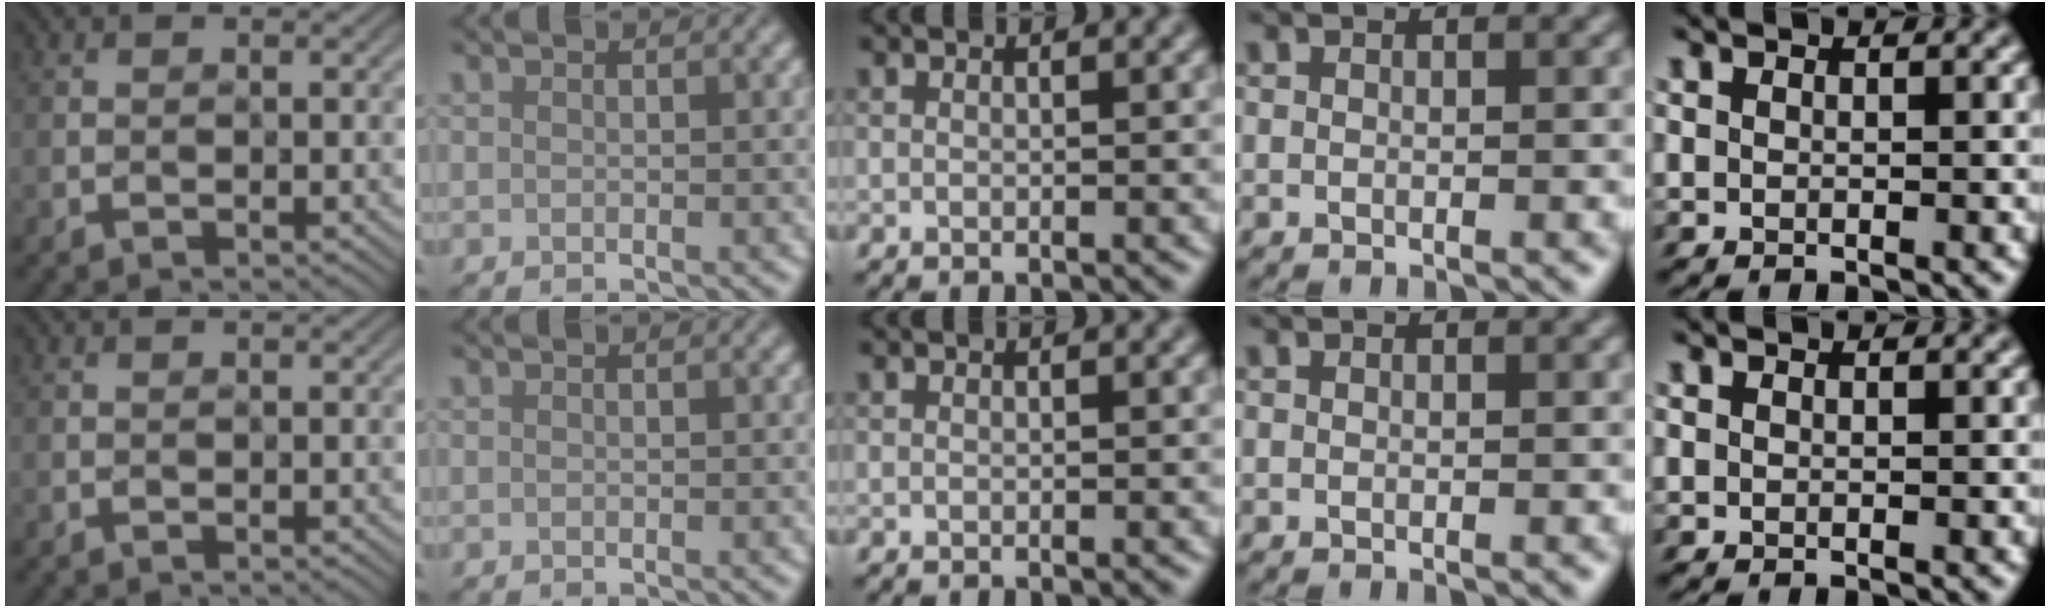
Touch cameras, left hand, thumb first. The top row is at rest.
{}